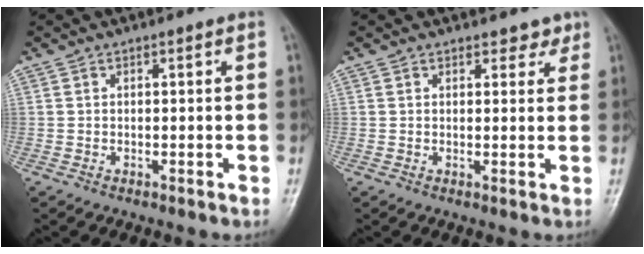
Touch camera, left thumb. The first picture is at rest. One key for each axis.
{"total": 2.4, "fx": 1.9, "fy": 1.3, "fz": 0.7, "tx": 0.013, "ty": -0.010, "tz": 0.019}